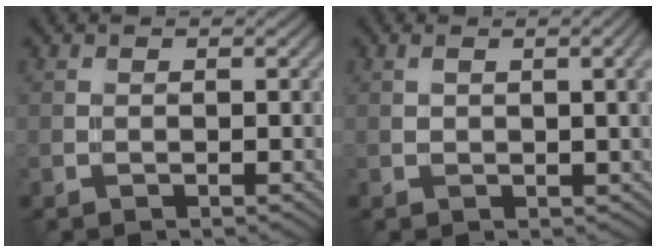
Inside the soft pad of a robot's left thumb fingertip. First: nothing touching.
{"total": 3.0, "force": [0.5, 0.8, 2.9], "torque": [-0.034, 0.007, 0.013]}